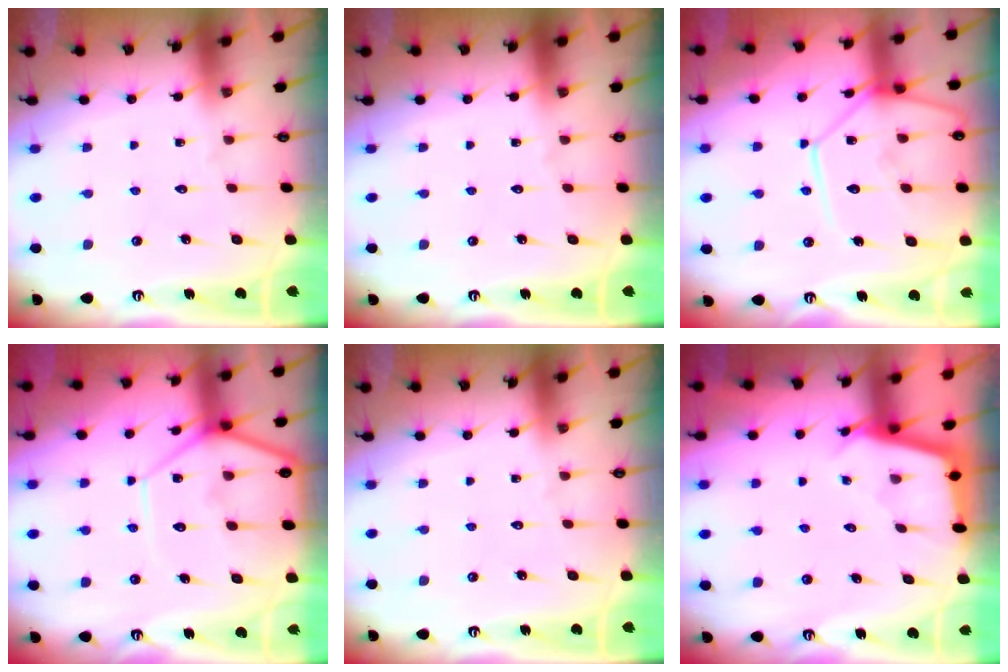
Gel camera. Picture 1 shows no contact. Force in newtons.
{"total": 0.0}
{"total": 14.9, "press": 14.8, "slide": 1.6}
{"total": 11.9, "press": 11.8, "slide": 1.2}
{"total": 0.0}
{"total": 2.9, "press": 2.9, "slide": 0.3}